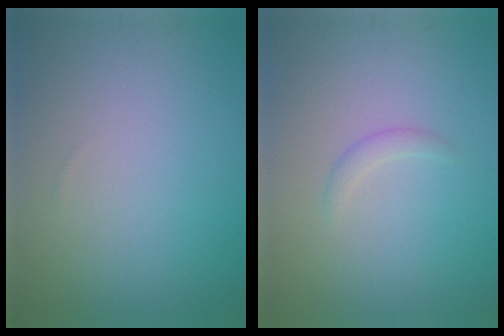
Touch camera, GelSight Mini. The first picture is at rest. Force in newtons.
{"total": 1.0, "press": 1.0, "slide": 0.0}